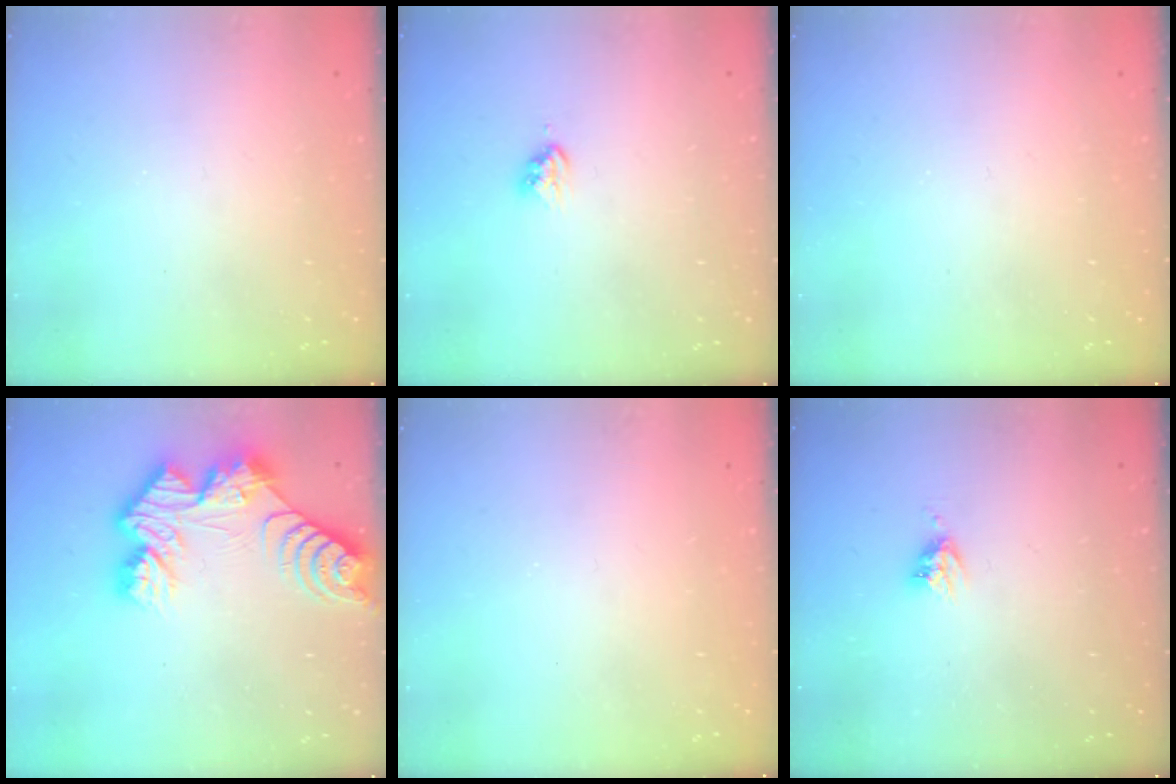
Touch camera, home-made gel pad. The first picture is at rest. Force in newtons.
{"total": 3.7, "press": 3.7, "slide": 0.4}
{"total": 0.0}
{"total": 13.6, "press": 13.6, "slide": 0.9}
{"total": 0.0}
{"total": 4.5, "press": 4.5, "slide": 0.4}